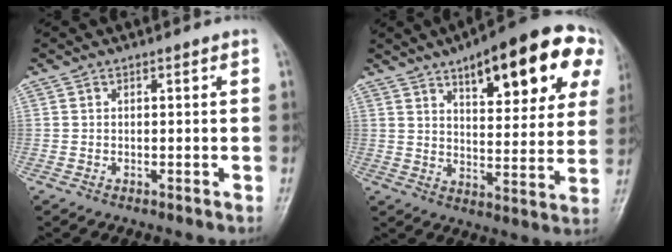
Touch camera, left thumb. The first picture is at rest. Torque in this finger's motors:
{"motor_torque": [1.87, 1.89, 1.77, -1.00, 0.14]}